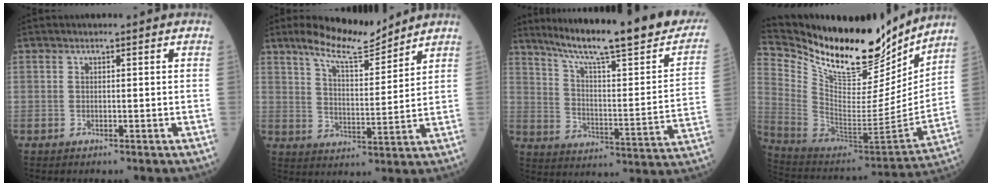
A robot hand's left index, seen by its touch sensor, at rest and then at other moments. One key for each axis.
{"total": 9.0, "fx": 8.0, "fy": 1.0, "fz": 4.1, "tx": -0.080, "ty": -0.004, "tz": 0.142}
{"total": 25.8, "fx": 21.2, "fy": 2.1, "fz": 14.5, "tx": -0.224, "ty": -0.042, "tz": 0.291}
{"total": 22.5, "fx": 19.4, "fy": 6.1, "fz": 9.7, "tx": -0.185, "ty": -0.040, "tz": 0.324}